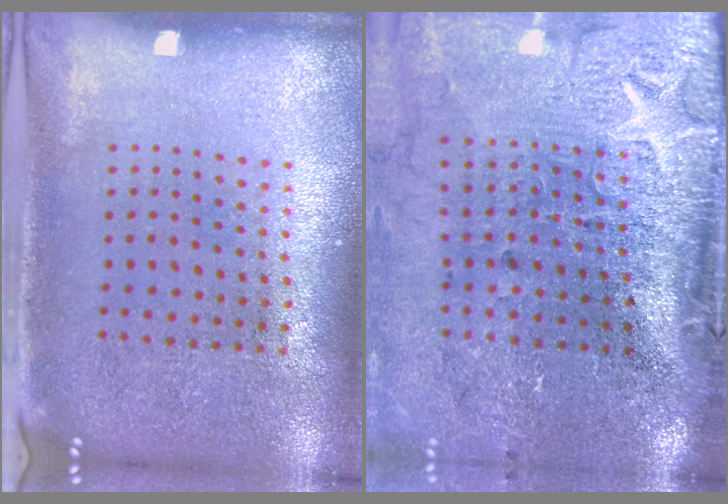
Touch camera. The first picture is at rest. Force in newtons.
{"total": 4.6, "press": 3.6, "slide": 2.8}